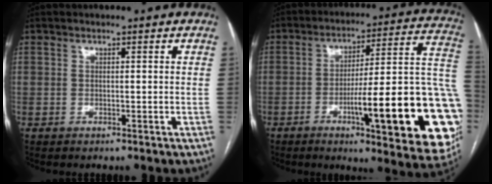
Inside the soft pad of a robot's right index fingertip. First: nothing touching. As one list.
[{"total": 27.3, "force": [-7.6, 3.5, 26.0], "torque": [-0.260, 0.005, -0.102]}]